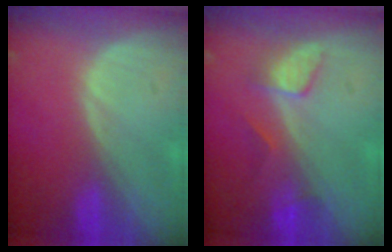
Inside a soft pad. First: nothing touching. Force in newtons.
{"total": 3.4, "press": 3.4, "slide": 0.3}